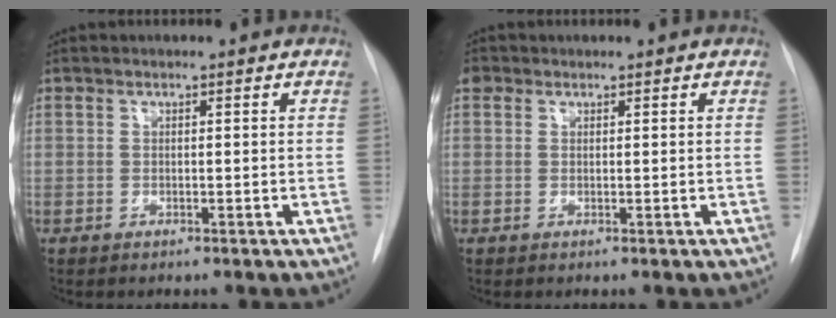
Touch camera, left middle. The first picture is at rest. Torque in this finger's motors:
{"motor_torque": [0.01, -0.01, 0.00, 0.00]}